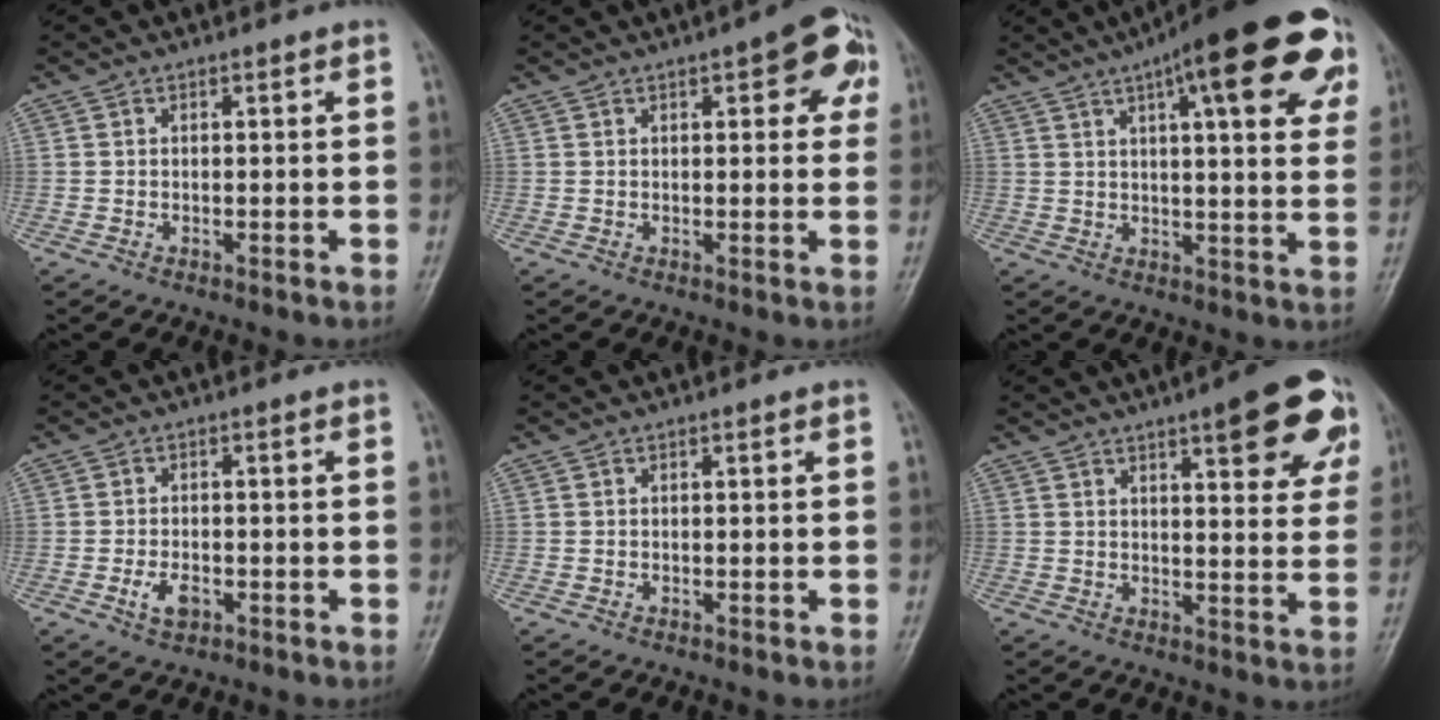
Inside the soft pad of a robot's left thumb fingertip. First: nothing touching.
{"total": 8.7, "force": [3.4, 3.5, 7.2], "torque": [-0.054, 0.004, 0.031]}
{"total": 22.6, "force": [10.7, 6.5, 18.8], "torque": [-0.240, -0.002, 0.138]}
{"total": 3.5, "force": [-1.4, 2.1, 2.5], "torque": [-0.045, 0.005, -0.024]}
{"total": 0.0}
{"total": 14.6, "force": [7.5, 4.4, 11.8], "torque": [-0.110, -0.024, 0.090]}